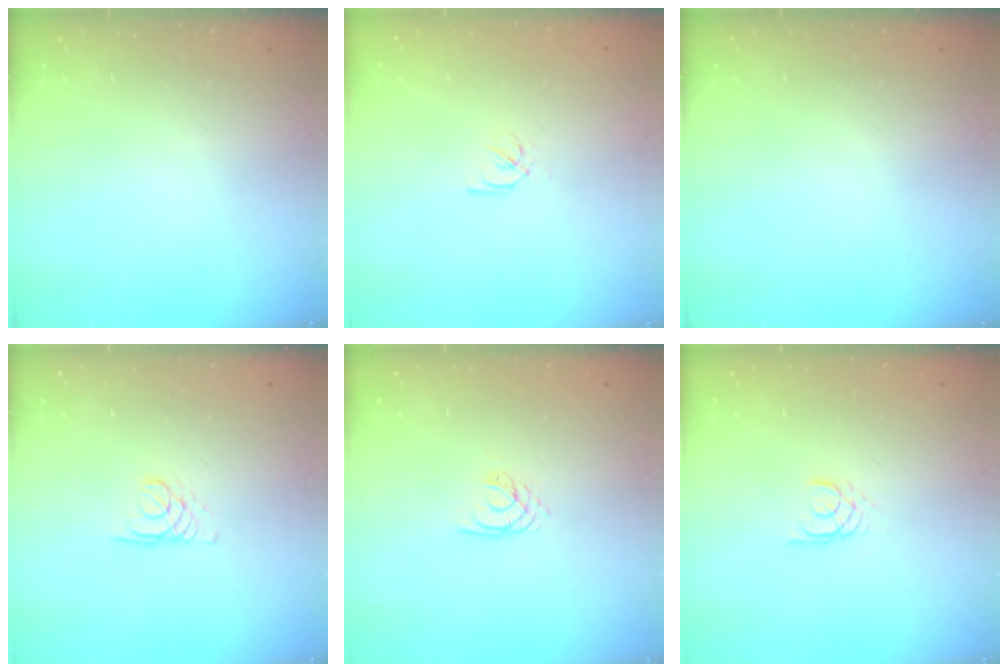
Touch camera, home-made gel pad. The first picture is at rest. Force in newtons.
{"total": 2.4, "press": 2.3, "slide": 0.7}
{"total": 0.0}
{"total": 1.4, "press": 1.3, "slide": 0.1}
{"total": 2.2, "press": 2.2, "slide": 0.2}
{"total": 2.2, "press": 2.2, "slide": 0.2}